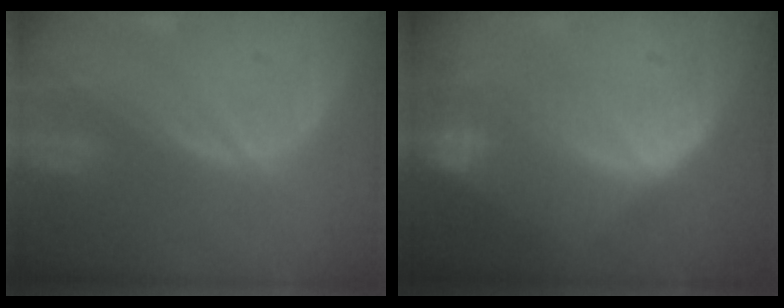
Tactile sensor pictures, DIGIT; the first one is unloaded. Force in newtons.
{"total": 8.5, "press": 7.2, "slide": 4.6}